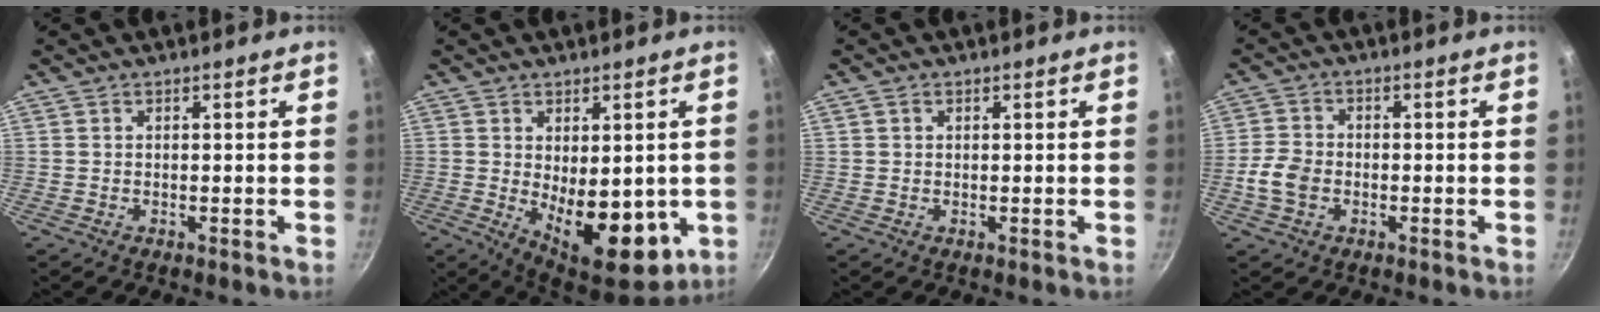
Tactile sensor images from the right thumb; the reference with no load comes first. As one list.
[{"total": 14.2, "force": [-1.8, 7.4, 12.0], "torque": [-0.141, -0.030, -0.009]}, {"total": 1.1, "force": [0.4, 0.9, 0.4], "torque": [-0.006, 0.003, 0.006]}, {"total": 5.4, "force": [-1.6, 4.0, 3.3], "torque": [-0.062, 0.014, -0.035]}]